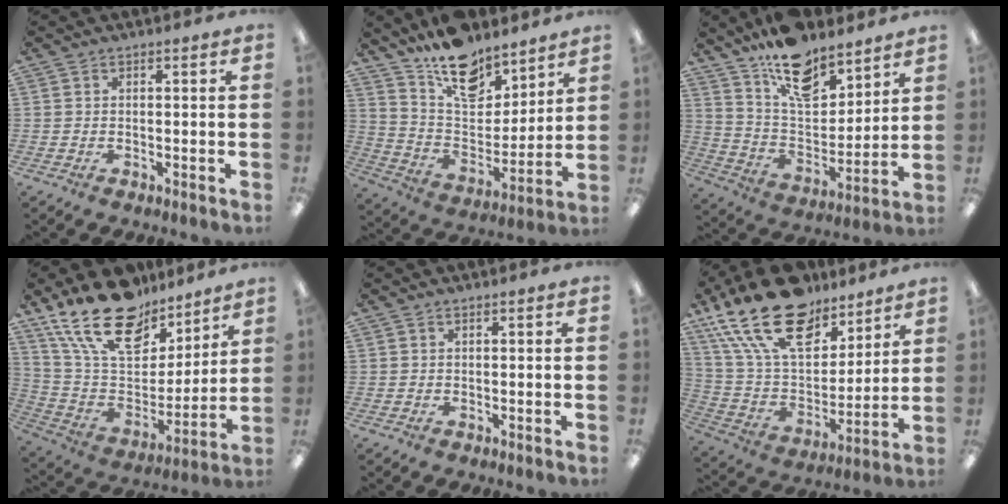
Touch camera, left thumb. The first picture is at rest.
{"total": 16.7, "force": [12.9, 8.1, 6.8], "torque": [-0.117, -0.090, 0.235]}
{"total": 16.2, "force": [12.5, 7.2, 7.3], "torque": [-0.131, -0.080, 0.225]}
{"total": 21.5, "force": [15.8, 10.4, 10.2], "torque": [-0.195, -0.102, 0.290]}
{"total": 0.0}
{"total": 24.9, "force": [16.0, 12.9, 14.0], "torque": [-0.284, -0.091, 0.285]}